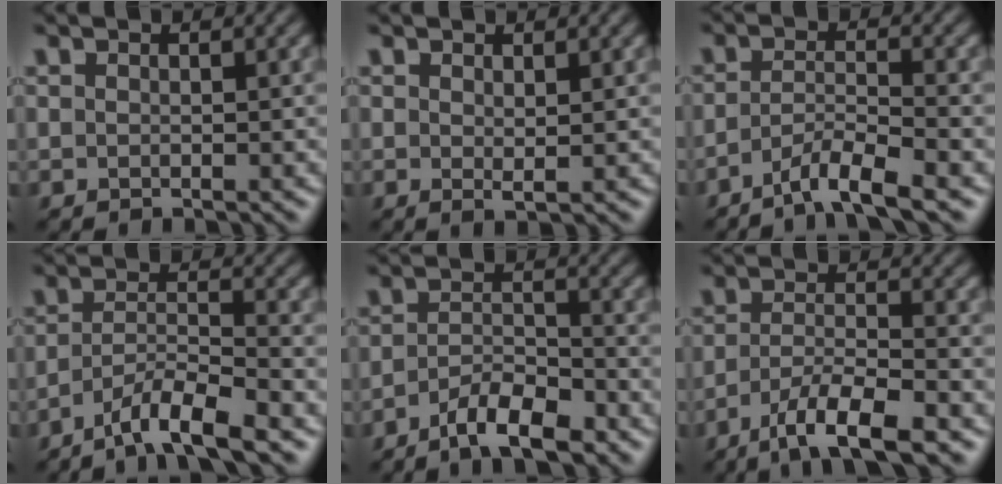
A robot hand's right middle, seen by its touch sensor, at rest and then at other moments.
{"total": 0.8, "force": [0.4, 0.1, 0.7], "torque": [-0.012, -0.004, 0.007]}
{"total": 4.3, "force": [-3.0, 0.6, 3.0], "torque": [-0.050, 0.001, -0.062]}
{"total": 5.7, "force": [-4.2, 0.9, 3.8], "torque": [-0.059, 0.002, -0.080]}
{"total": 4.6, "force": [-3.2, 1.3, 3.0], "torque": [-0.053, -0.002, -0.058]}
{"total": 6.6, "force": [-4.5, 1.5, 4.7], "torque": [-0.080, -0.003, -0.080]}